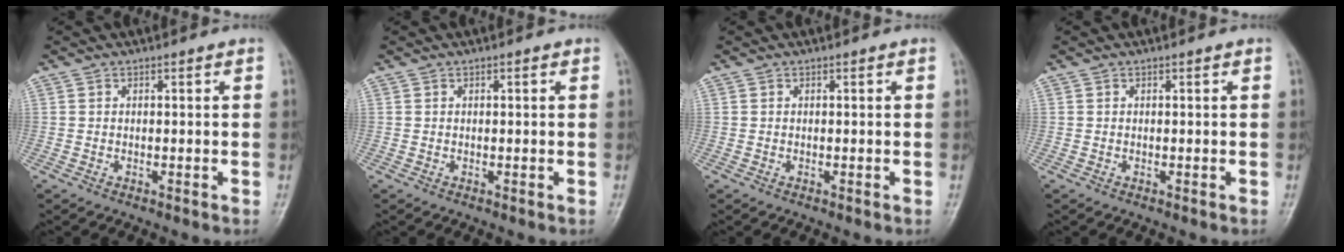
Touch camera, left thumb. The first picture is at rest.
{"total": 0.5, "force": [0.2, 0.2, 0.5], "torque": [-0.008, 0.000, 0.001]}
{"total": 0.0}
{"total": 0.0}